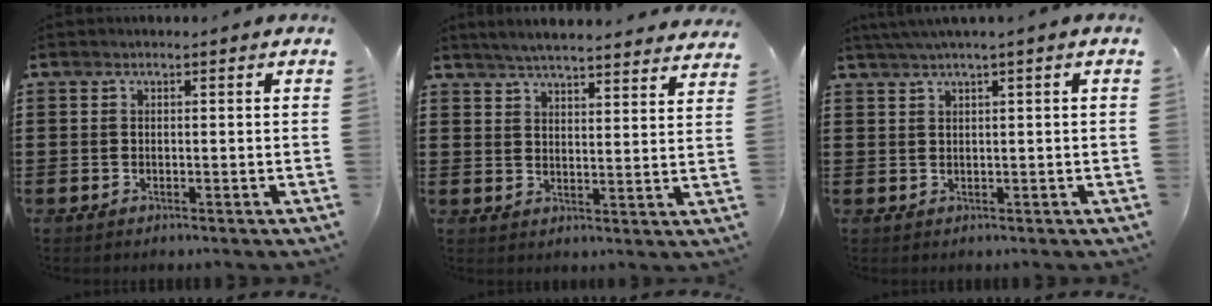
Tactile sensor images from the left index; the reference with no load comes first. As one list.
[{"total": 4.6, "force": [4.6, -0.3, 0.7], "torque": [-0.031, -0.023, 0.081]}, {"total": 1.7, "force": [0.9, -0.4, 1.4], "torque": [-0.023, -0.002, 0.016]}]